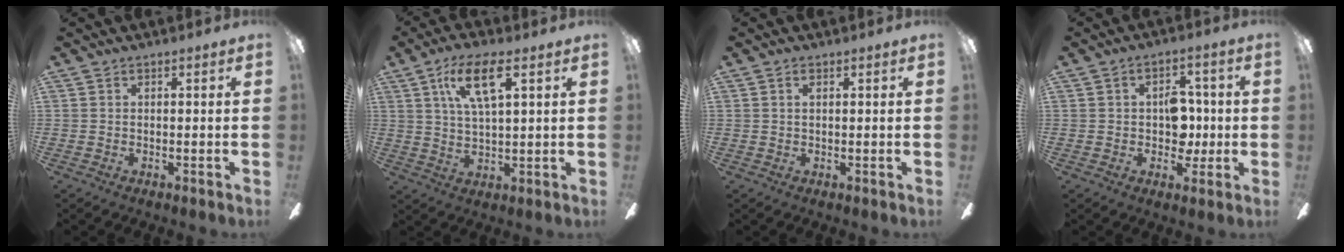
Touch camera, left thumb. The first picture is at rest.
{"total": 10.6, "force": [5.3, 3.5, 8.5], "torque": [-0.157, 0.000, 0.091]}
{"total": 1.2, "force": [0.4, 0.6, 1.0], "torque": [-0.022, 0.004, 0.007]}
{"total": 8.0, "force": [0.3, 5.9, 5.4], "torque": [-0.081, 0.014, 0.007]}